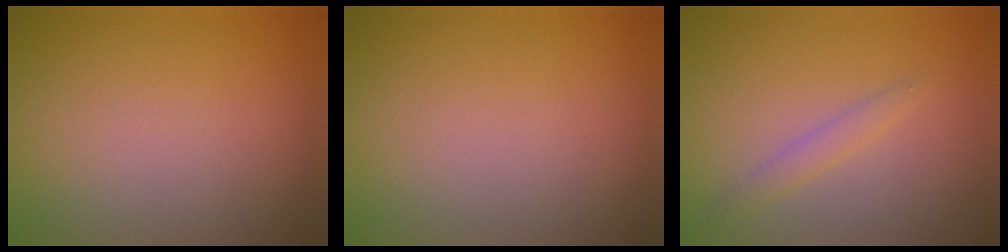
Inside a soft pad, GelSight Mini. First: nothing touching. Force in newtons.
{"total": 0.0}
{"total": 1.4, "press": 1.4, "slide": 0.1}